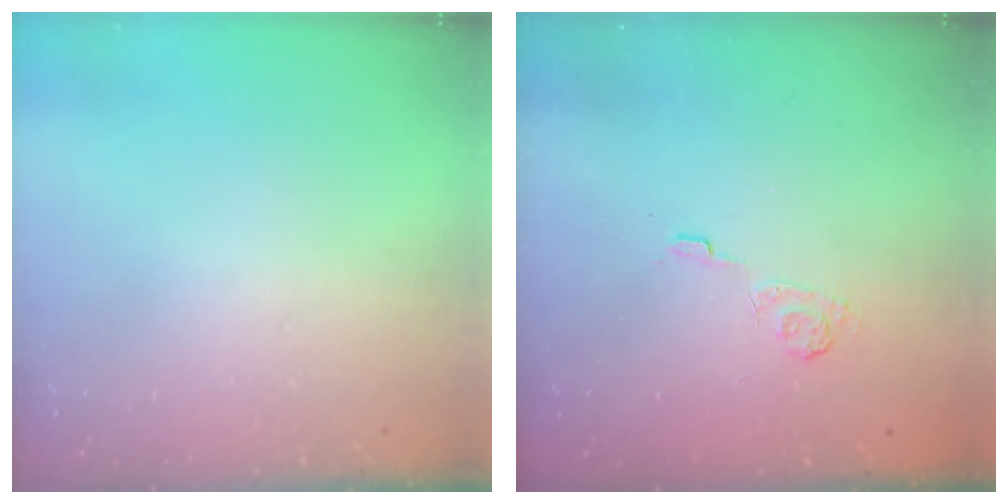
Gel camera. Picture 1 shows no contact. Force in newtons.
{"total": 3.6, "press": 3.3, "slide": 1.5}